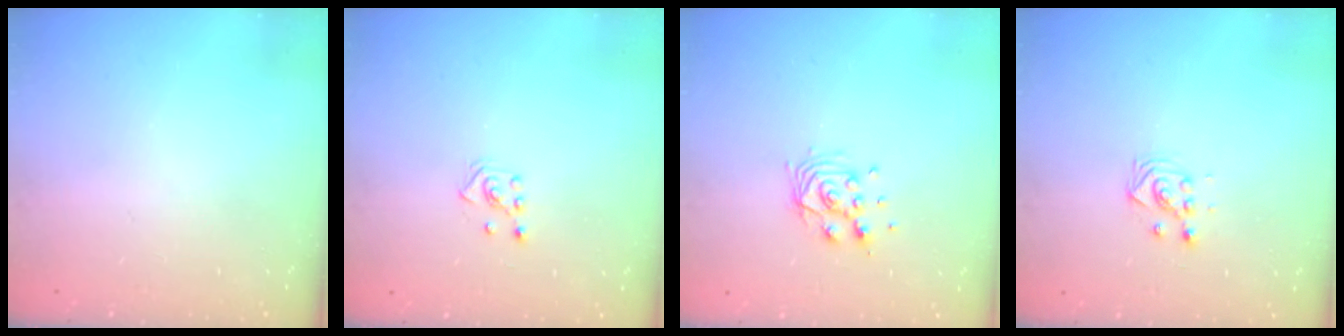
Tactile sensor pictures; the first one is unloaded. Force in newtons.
{"total": 2.6, "press": 2.5, "slide": 0.6}
{"total": 8.9, "press": 8.9, "slide": 1.0}
{"total": 2.9, "press": 2.9, "slide": 0.4}